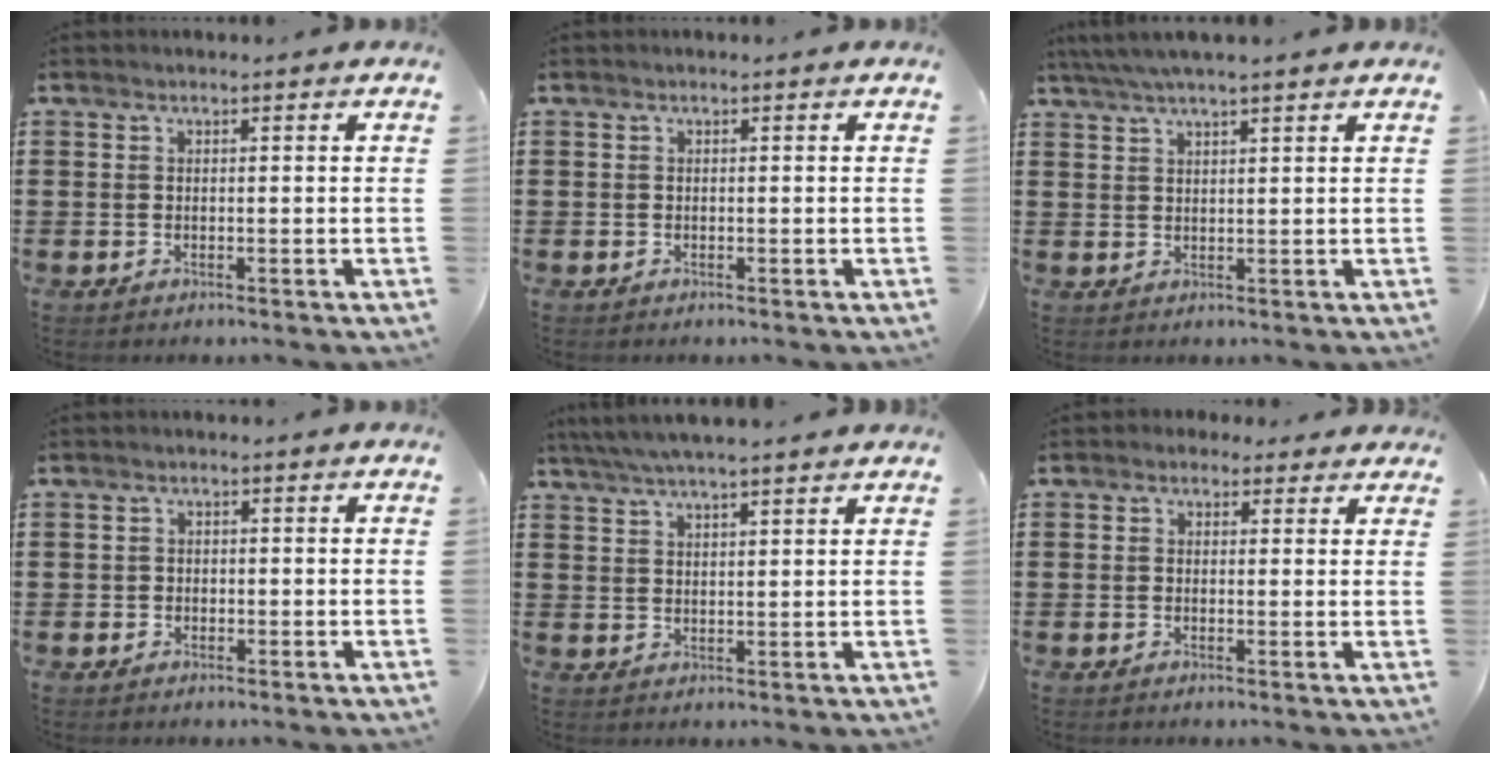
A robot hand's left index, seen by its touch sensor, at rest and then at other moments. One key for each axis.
{"total": 0.0}
{"total": 3.5, "fx": 2.9, "fy": 0.0, "fz": 1.9, "tx": -0.044, "ty": -0.001, "tz": 0.052}
{"total": 0.9, "fx": -0.2, "fy": 0.9, "fz": 0.1, "tx": -0.006, "ty": 0.004, "tz": -0.007}
{"total": 4.2, "fx": 3.8, "fy": -0.2, "fz": 1.8, "tx": -0.045, "ty": -0.009, "tz": 0.068}
{"total": 1.7, "fx": 1.0, "fy": 1.3, "fz": 0.4, "tx": -0.005, "ty": 0.006, "tz": 0.017}